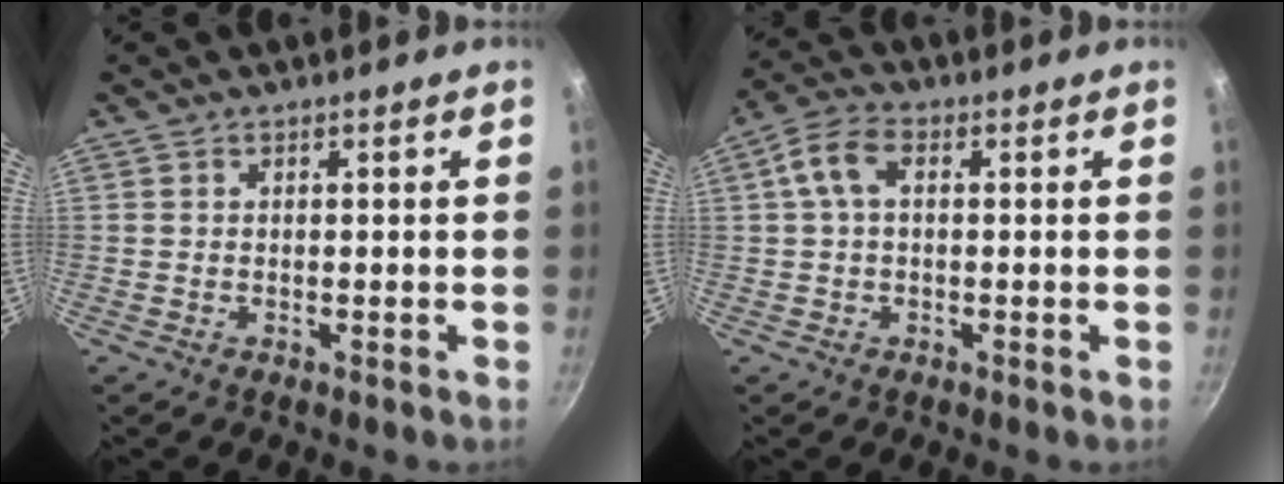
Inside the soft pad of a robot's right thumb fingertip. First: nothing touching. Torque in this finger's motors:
{"motor_torque": [0.12, -0.19, 0.35, -0.53, 0.06]}